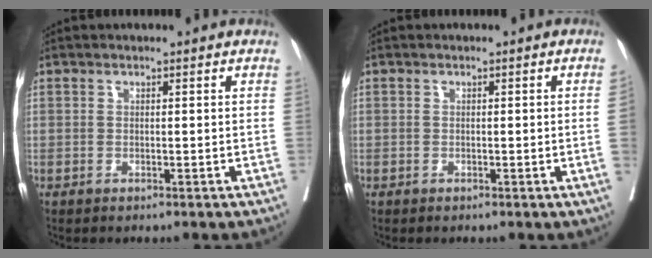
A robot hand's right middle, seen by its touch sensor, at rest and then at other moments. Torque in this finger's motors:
{"motor_torque": [1.44, -0.70, 0.07, -0.21]}